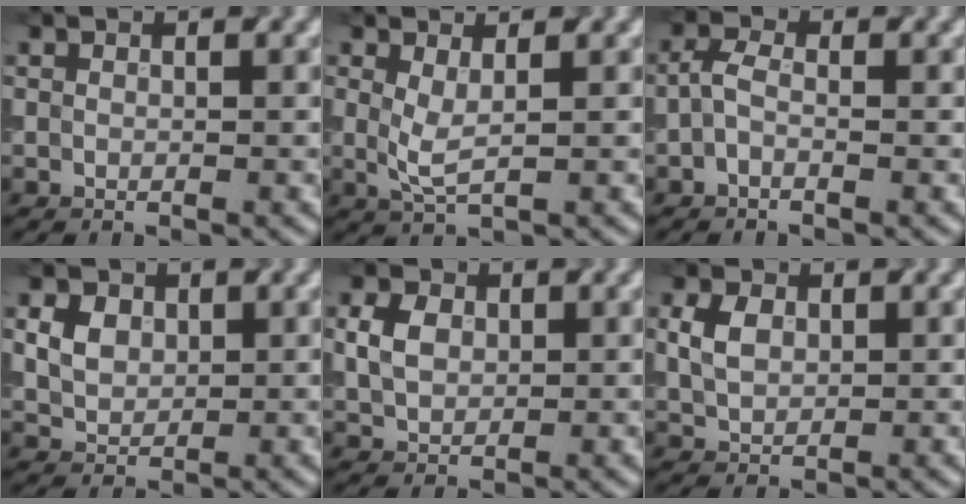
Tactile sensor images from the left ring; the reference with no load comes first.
{"total": 2.5, "force": [0.3, 1.0, 2.2], "torque": [-0.057, 0.007, 0.013]}
{"total": 1.9, "force": [-0.9, 0.8, 1.4], "torque": [-0.032, 0.012, -0.018]}
{"total": 4.3, "force": [1.7, 3.1, 2.5], "torque": [-0.064, 0.014, 0.031]}
{"total": 3.0, "force": [0.5, 2.2, 1.9], "torque": [-0.047, 0.010, 0.016]}
{"total": 2.8, "force": [0.6, 2.0, 1.9], "torque": [-0.047, 0.009, 0.017]}